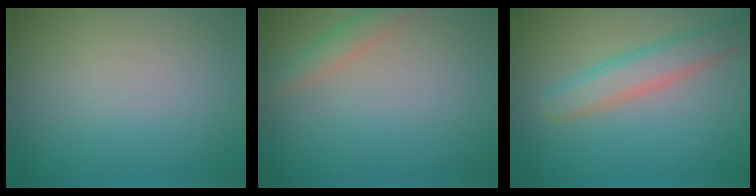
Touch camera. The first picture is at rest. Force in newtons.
{"total": 1.8, "press": 1.8, "slide": 0.1}
{"total": 3.7, "press": 3.7, "slide": 0.2}